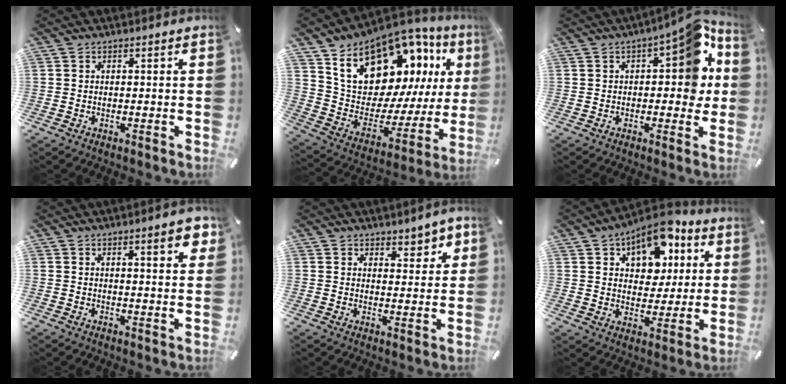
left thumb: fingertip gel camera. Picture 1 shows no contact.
{"total": 19.3, "force": [13.0, 10.7, 9.4], "torque": [-0.152, -0.099, 0.235]}
{"total": 13.7, "force": [3.8, 6.3, 11.5], "torque": [-0.131, -0.027, 0.059]}
{"total": 5.6, "force": [3.1, 1.9, 4.3], "torque": [-0.057, -0.009, 0.048]}
{"total": 4.9, "force": [3.7, 3.1, 0.7], "torque": [0.012, -0.030, 0.061]}
{"total": 13.2, "force": [7.3, 9.1, 6.2], "torque": [-0.091, -0.042, 0.132]}